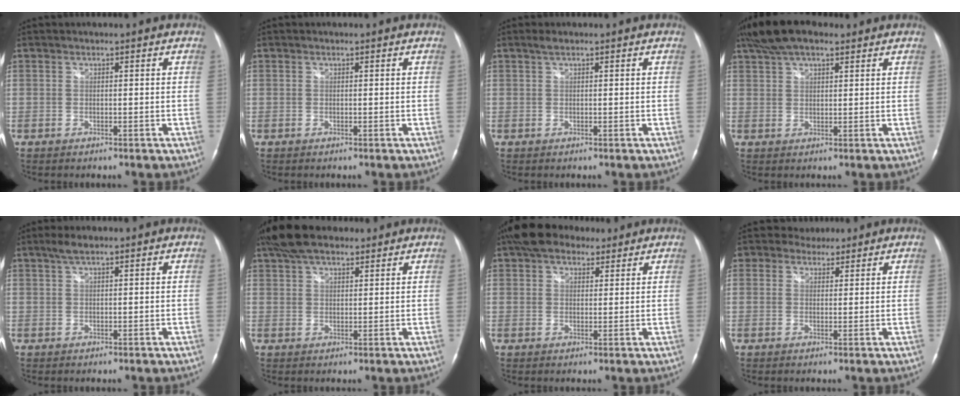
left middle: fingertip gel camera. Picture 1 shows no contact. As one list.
[{"total": 0.0}, {"total": 1.0, "force": [0.7, 0.2, 0.7], "torque": [-0.016, 0.008, 0.014]}, {"total": 8.8, "force": [6.4, 3.2, 5.2], "torque": [-0.100, 0.033, 0.113]}, {"total": 2.3, "force": [1.6, 0.4, 1.6], "torque": [-0.034, 0.010, 0.030]}, {"total": 9.0, "force": [7.0, 3.4, 4.6], "torque": [-0.084, 0.033, 0.125]}, {"total": 8.6, "force": [6.5, 4.1, 3.8], "torque": [-0.063, 0.033, 0.112]}, {"total": 3.2, "force": [2.6, 1.9, 0.1], "torque": [0.002, 0.014, 0.040]}]